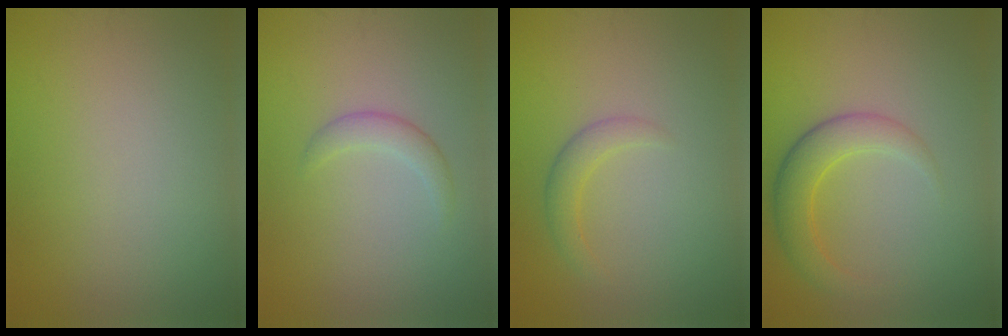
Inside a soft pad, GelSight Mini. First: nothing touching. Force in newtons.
{"total": 1.6, "press": 1.6, "slide": 0.1}
{"total": 1.8, "press": 1.8, "slide": 0.0}
{"total": 3.6, "press": 3.6, "slide": 0.1}